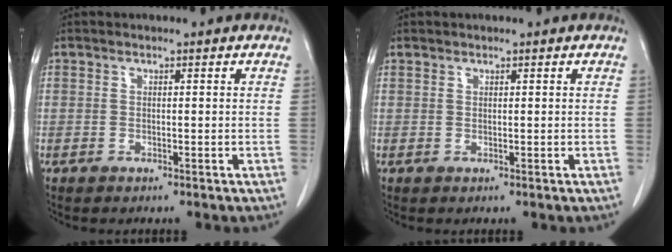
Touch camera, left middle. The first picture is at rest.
{"total": 0.5, "force": [0.5, 0.3, 0.0], "torque": [0.000, 0.003, 0.007]}